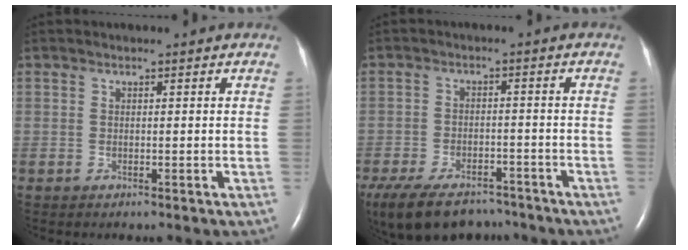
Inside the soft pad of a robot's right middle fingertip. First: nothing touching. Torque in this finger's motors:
{"motor_torque": [0.99, -1.00, 0.46, 0.12]}